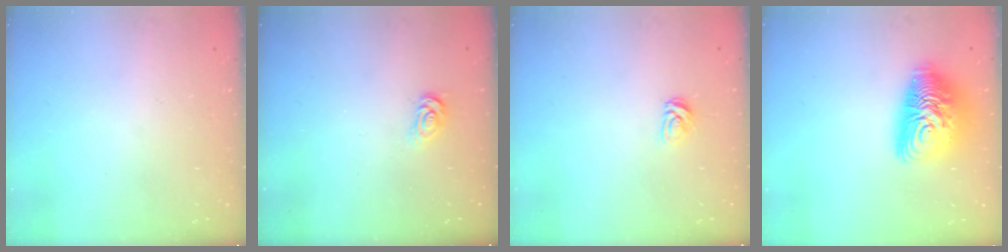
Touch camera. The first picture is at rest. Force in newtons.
{"total": 2.0, "press": 2.0, "slide": 0.3}
{"total": 4.6, "press": 4.5, "slide": 0.5}
{"total": 14.0, "press": 13.9, "slide": 0.9}